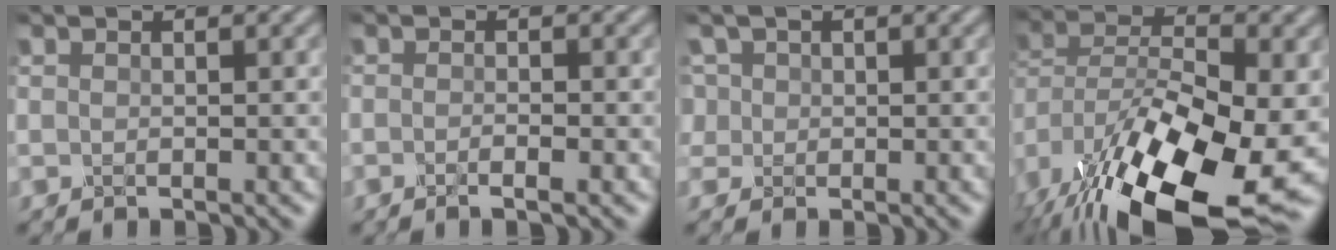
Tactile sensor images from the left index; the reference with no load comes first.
{"total": 1.4, "force": [-0.6, 0.3, 1.2], "torque": [-0.019, -0.004, -0.012]}
{"total": 3.5, "force": [0.9, 3.0, 1.4], "torque": [-0.030, 0.021, 0.011]}
{"total": 17.9, "force": [-9.2, 8.1, 13.1], "torque": [-0.265, -0.028, -0.145]}